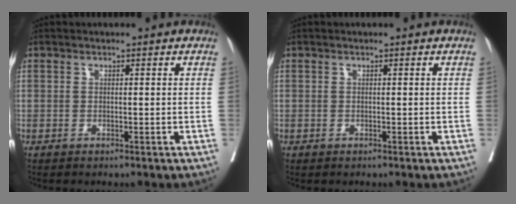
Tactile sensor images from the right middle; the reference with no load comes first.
{"total": 0.0}